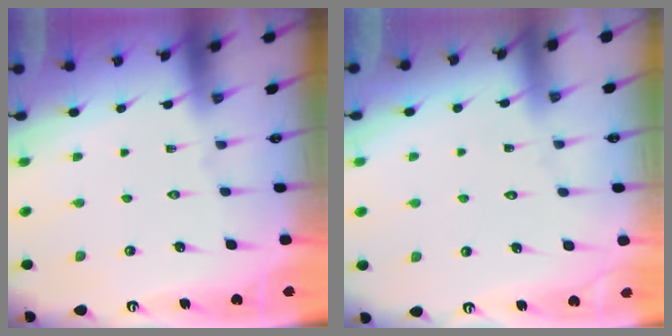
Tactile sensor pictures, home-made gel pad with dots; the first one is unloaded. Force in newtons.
{"total": 4.8, "press": 4.8, "slide": 0.5}